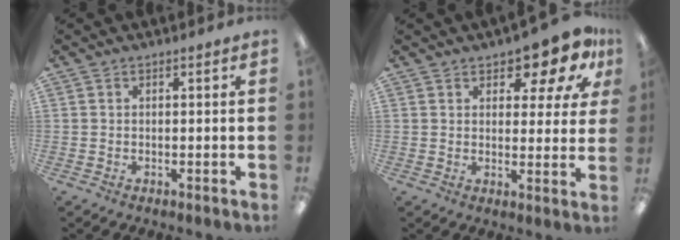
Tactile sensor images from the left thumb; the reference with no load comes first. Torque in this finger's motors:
{"motor_torque": [0.29, 0.42, 0.29, 0.09, 0.04]}